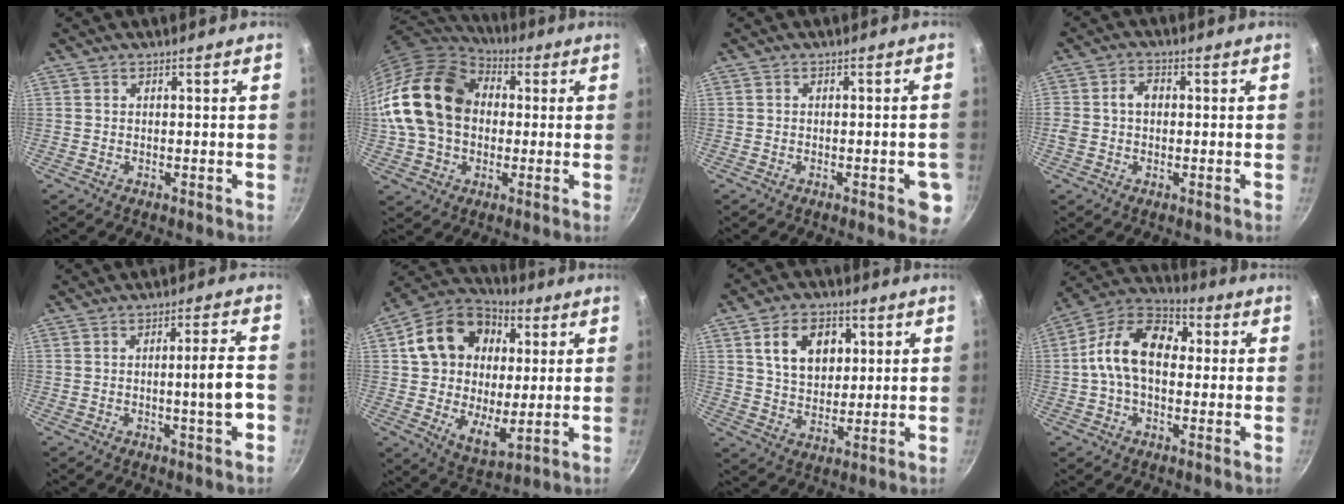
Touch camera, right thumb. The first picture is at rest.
{"total": 20.3, "force": [1.7, 15.3, 13.3], "torque": [-0.234, 0.037, 0.024]}
{"total": 3.4, "force": [-1.1, 1.5, 2.9], "torque": [-0.021, 0.003, -0.015]}
{"total": 4.1, "force": [0.0, 3.2, 2.5], "torque": [-0.034, 0.013, -0.005]}
{"total": 6.2, "force": [-1.6, 0.4, 5.9], "torque": [-0.084, 0.015, -0.020]}
{"total": 20.2, "force": [5.2, 14.6, 12.9], "torque": [-0.199, -0.005, 0.082]}
{"total": 11.3, "force": [3.7, 7.9, 7.2], "torque": [-0.090, -0.007, 0.064]}
{"total": 15.0, "force": [1.2, 10.0, 11.1], "torque": [-0.157, 0.034, -0.005]}